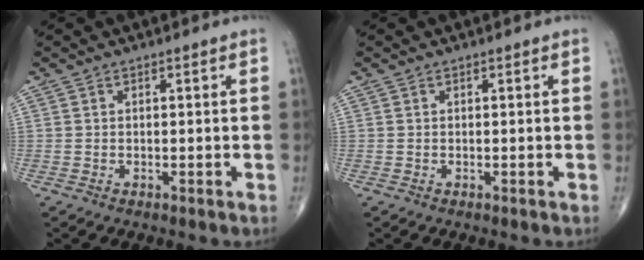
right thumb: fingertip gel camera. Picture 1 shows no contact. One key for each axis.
{"total": 0.0}